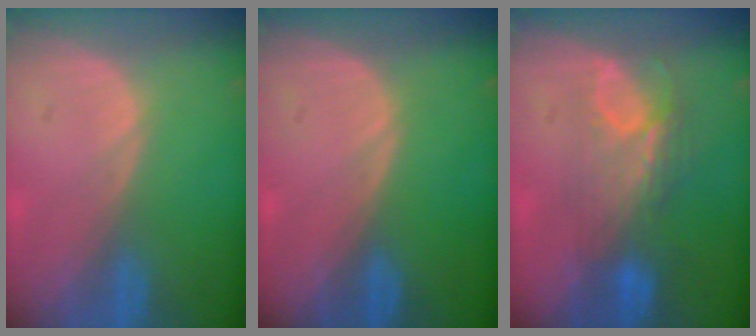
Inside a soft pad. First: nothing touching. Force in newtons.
{"total": 0.0}
{"total": 7.3, "press": 6.6, "slide": 3.1}